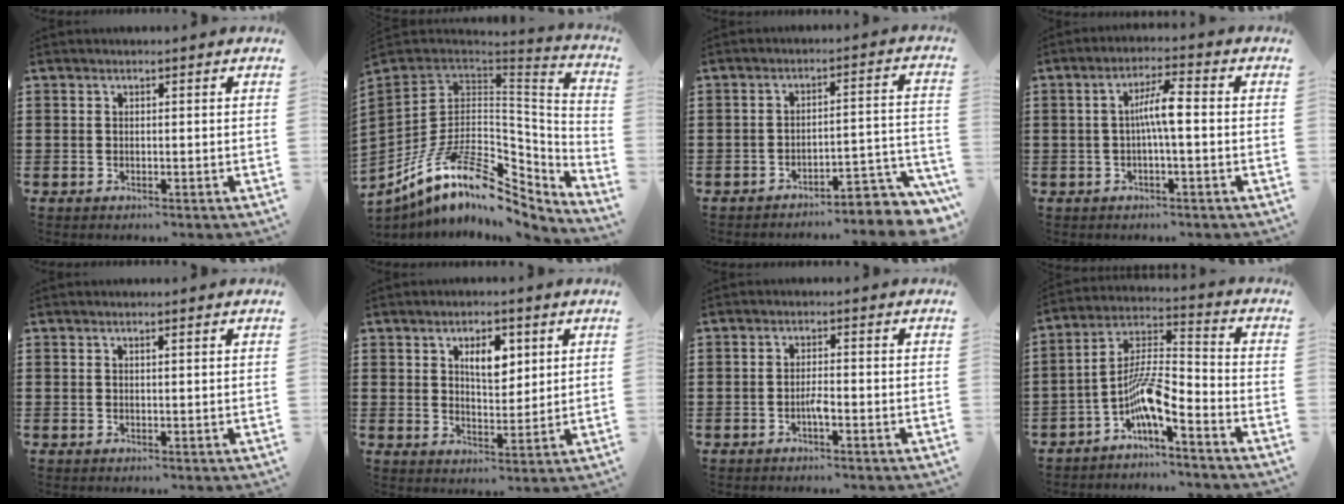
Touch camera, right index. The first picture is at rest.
{"total": 14.9, "force": [-7.1, 7.5, 10.7], "torque": [-0.231, 0.009, -0.129]}
{"total": 4.5, "force": [-4.2, 0.4, 1.7], "torque": [-0.032, -0.007, -0.086]}
{"total": 5.1, "force": [-0.3, 0.7, 5.0], "torque": [-0.093, 0.008, -0.010]}
{"total": 0.6, "force": [0.3, 0.0, 0.5], "torque": [-0.010, 0.000, 0.006]}
{"total": 5.3, "force": [2.3, 2.6, 4.0], "torque": [-0.064, 0.002, 0.033]}
{"total": 1.8, "force": [-0.8, 0.3, 1.6], "torque": [-0.030, 0.001, -0.013]}
{"total": 7.9, "force": [-5.1, 1.7, 5.9], "torque": [-0.121, -0.003, -0.099]}